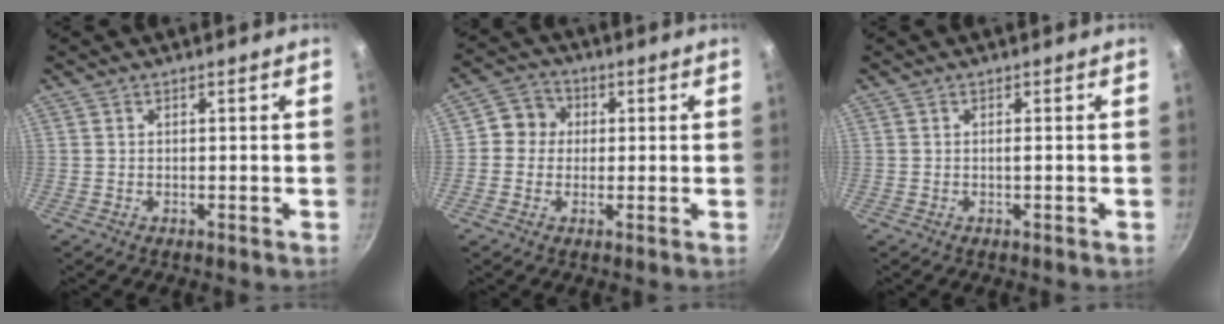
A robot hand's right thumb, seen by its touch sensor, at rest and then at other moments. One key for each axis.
{"total": 5.6, "fx": 0.4, "fy": 5.3, "fz": 1.9, "tx": 0.001, "ty": 0.011, "tz": -0.009}
{"total": 0.6, "fx": -0.2, "fy": 0.0, "fz": 0.5, "tx": -0.012, "ty": 0.003, "tz": -0.004}